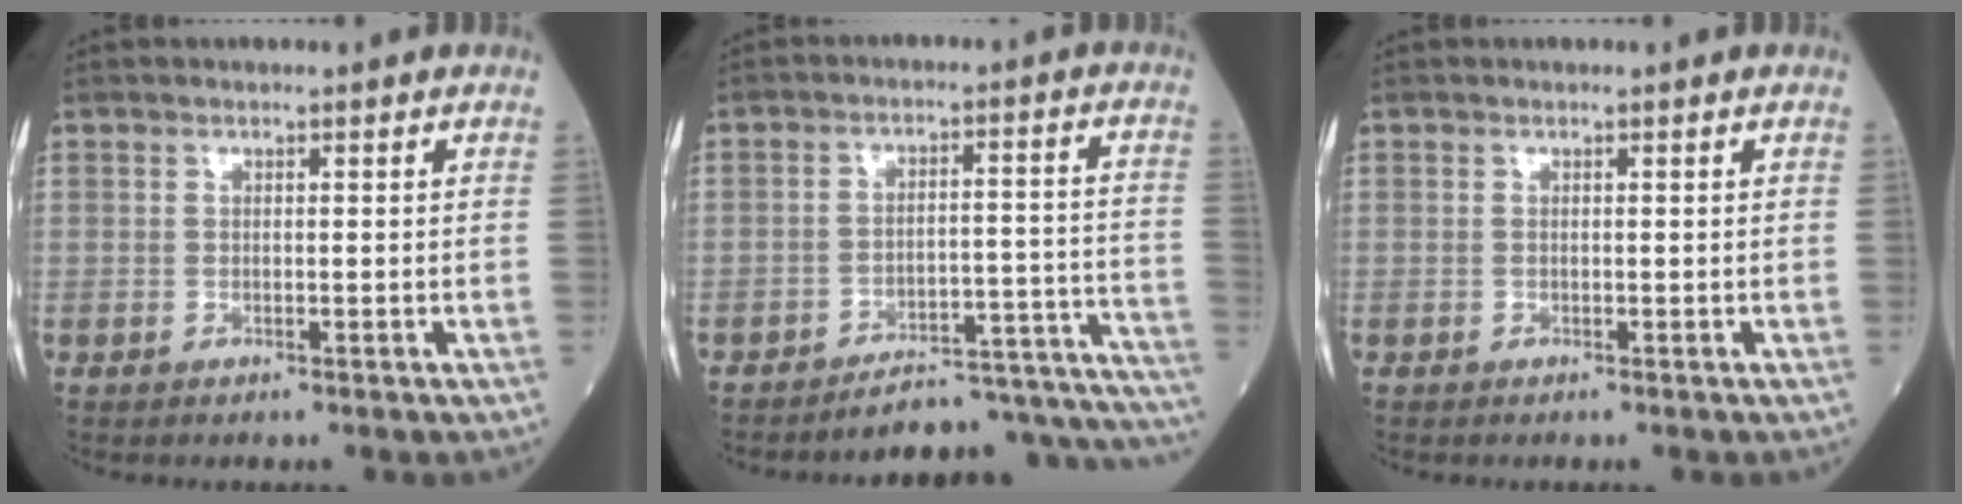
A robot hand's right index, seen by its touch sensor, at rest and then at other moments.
{"total": 17.1, "force": [-16.9, 0.6, 2.7], "torque": [0.021, 0.044, -0.214]}
{"total": 0.0}